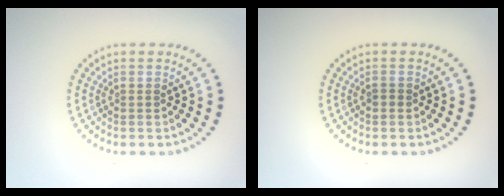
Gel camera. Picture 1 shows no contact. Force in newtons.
{"total": 0.8, "press": 0.8, "slide": 0.2}